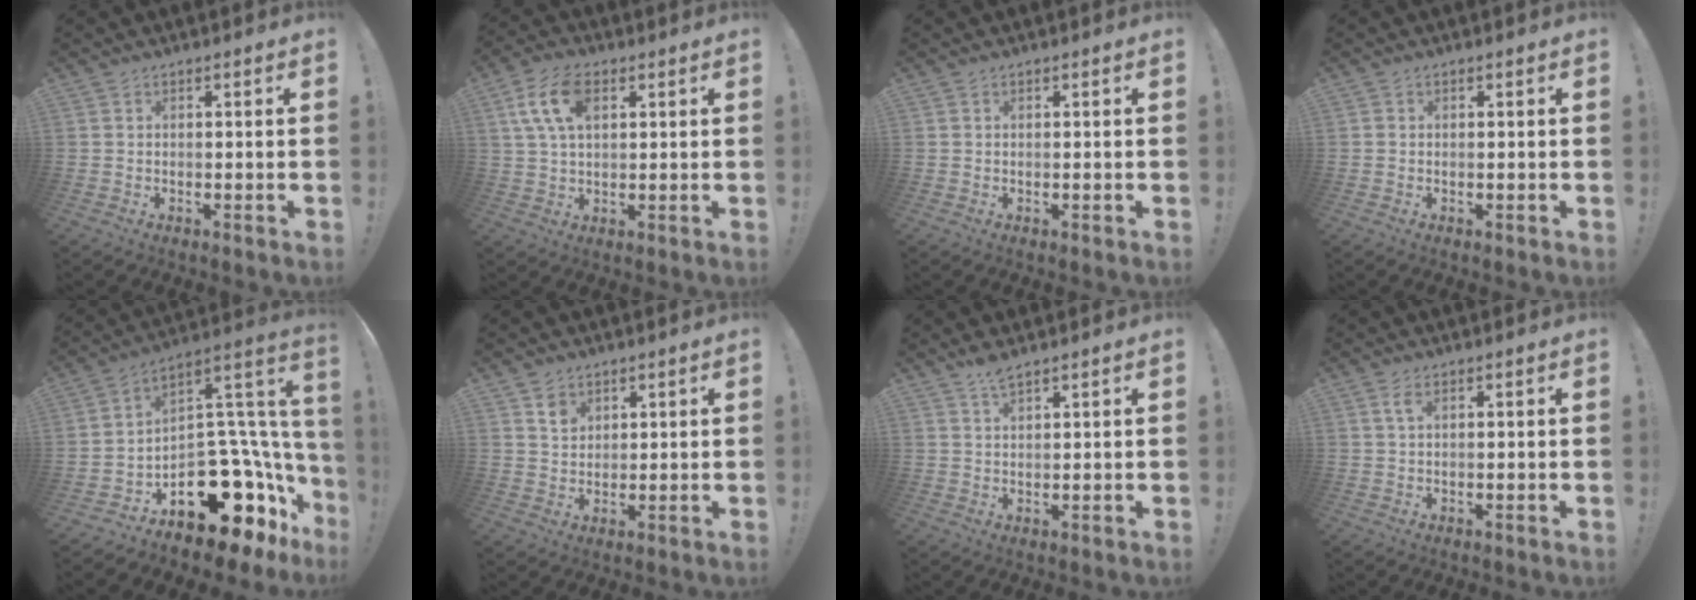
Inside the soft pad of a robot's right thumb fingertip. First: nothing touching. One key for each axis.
{"total": 11.1, "fx": 3.7, "fy": 6.3, "fz": 8.3, "tx": -0.157, "ty": 0.004, "tz": 0.069}
{"total": 0.0}
{"total": 0.5, "fx": -0.1, "fy": 0.5, "fz": -0.1, "tx": 0.004, "ty": 0.002, "tz": -0.002}
{"total": 20.0, "fx": -11.2, "fy": 11.0, "fz": 12.4, "tx": -0.125, "ty": 0.040, "tz": -0.167}
{"total": 4.1, "fx": 2.6, "fy": 2.9, "fz": 1.1, "tx": 0.001, "ty": -0.017, "tz": 0.045}
{"total": 3.2, "fx": 2.6, "fy": 0.5, "fz": 1.8, "tx": -0.028, "ty": -0.017, "tz": 0.044}
{"total": 2.2, "fx": 0.8, "fy": 0.5, "fz": 1.9, "tx": -0.033, "ty": 0.000, "tz": 0.012}